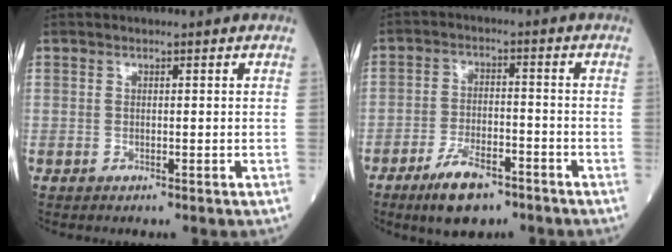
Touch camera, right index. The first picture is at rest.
{"total": 7.9, "force": [-5.4, 2.8, 5.0], "torque": [-0.098, -0.005, -0.093]}